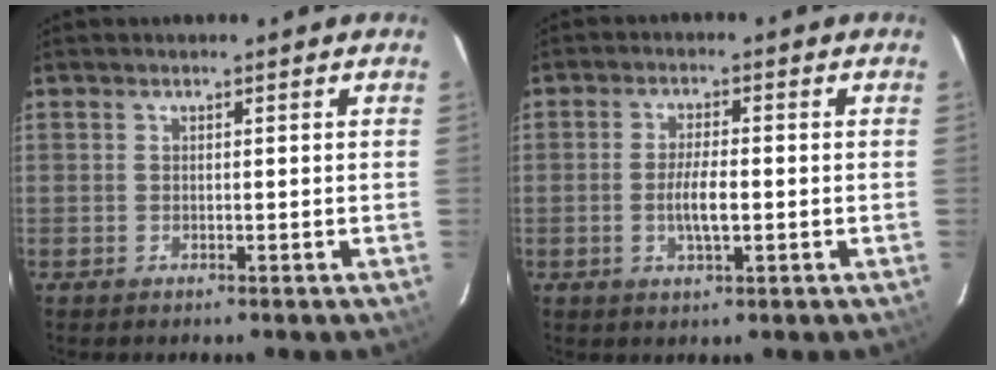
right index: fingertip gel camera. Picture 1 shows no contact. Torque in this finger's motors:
{"motor_torque": [0.74, -0.24, 0.55, 0.13]}